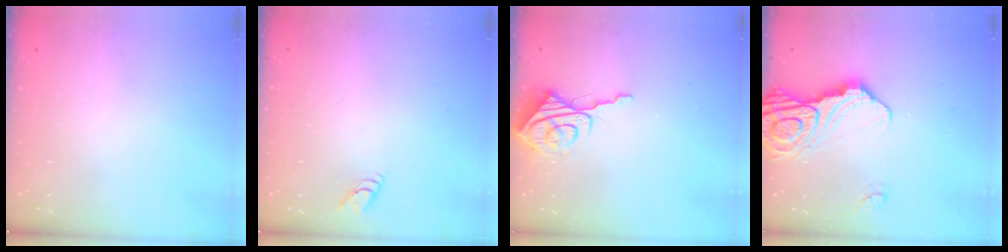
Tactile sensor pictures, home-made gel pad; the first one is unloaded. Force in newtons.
{"total": 2.6, "press": 2.6, "slide": 0.3}
{"total": 8.9, "press": 8.8, "slide": 1.0}
{"total": 16.7, "press": 16.6, "slide": 2.1}